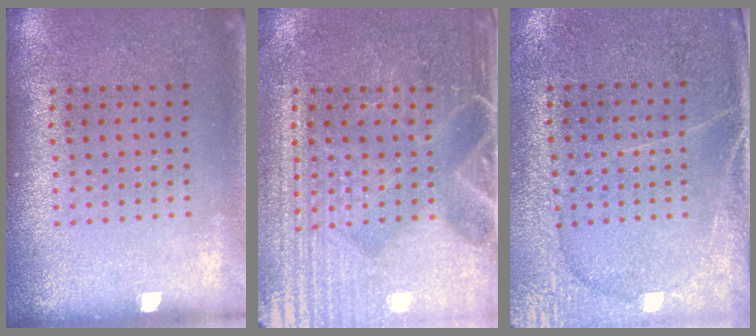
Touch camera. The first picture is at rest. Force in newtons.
{"total": 4.6, "press": 4.2, "slide": 1.8}
{"total": 2.9, "press": 2.7, "slide": 1.2}